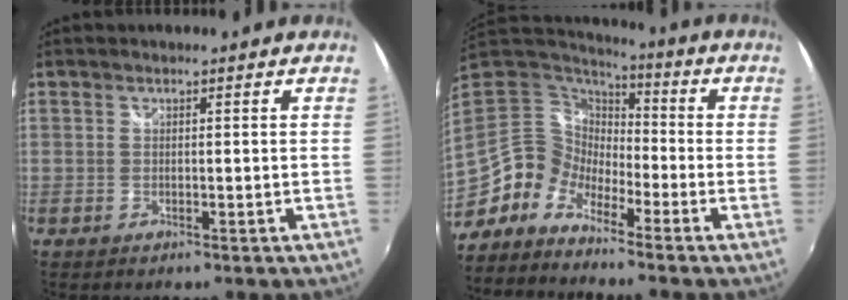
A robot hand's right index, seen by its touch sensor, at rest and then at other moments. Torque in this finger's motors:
{"motor_torque": [0.03, 0.08, -0.57, -0.21]}